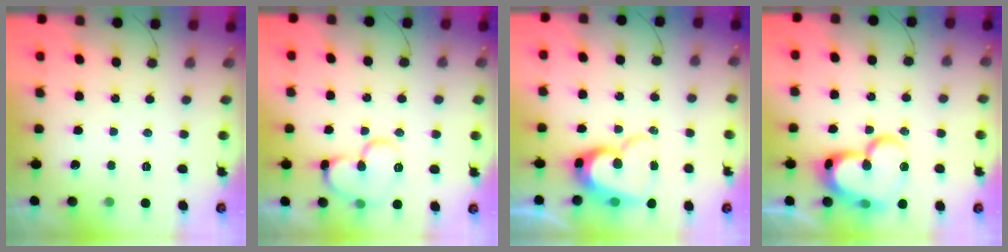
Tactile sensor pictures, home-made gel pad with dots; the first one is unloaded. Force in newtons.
{"total": 13.2, "press": 13.1, "slide": 1.7}
{"total": 14.5, "press": 14.4, "slide": 1.4}
{"total": 22.2, "press": 22.0, "slide": 2.5}